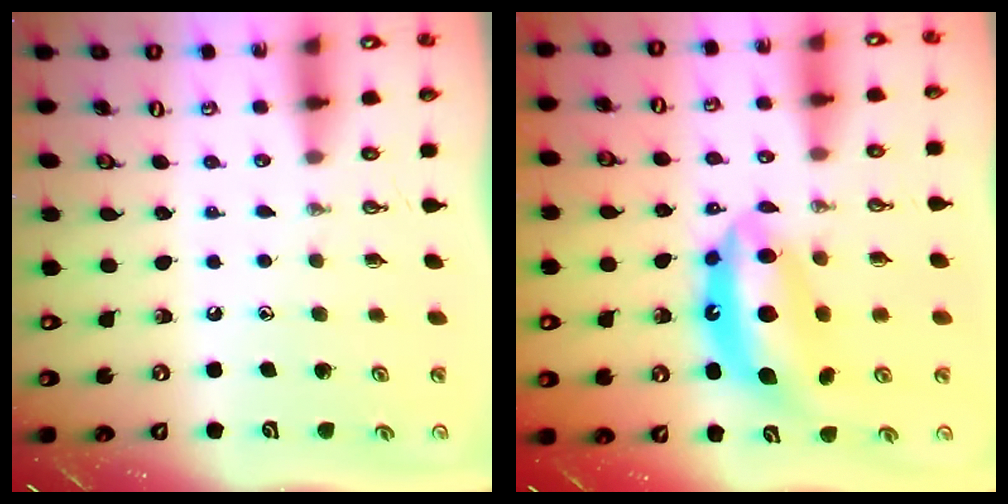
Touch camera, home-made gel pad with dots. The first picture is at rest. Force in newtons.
{"total": 12.9, "press": 12.9, "slide": 0.8}